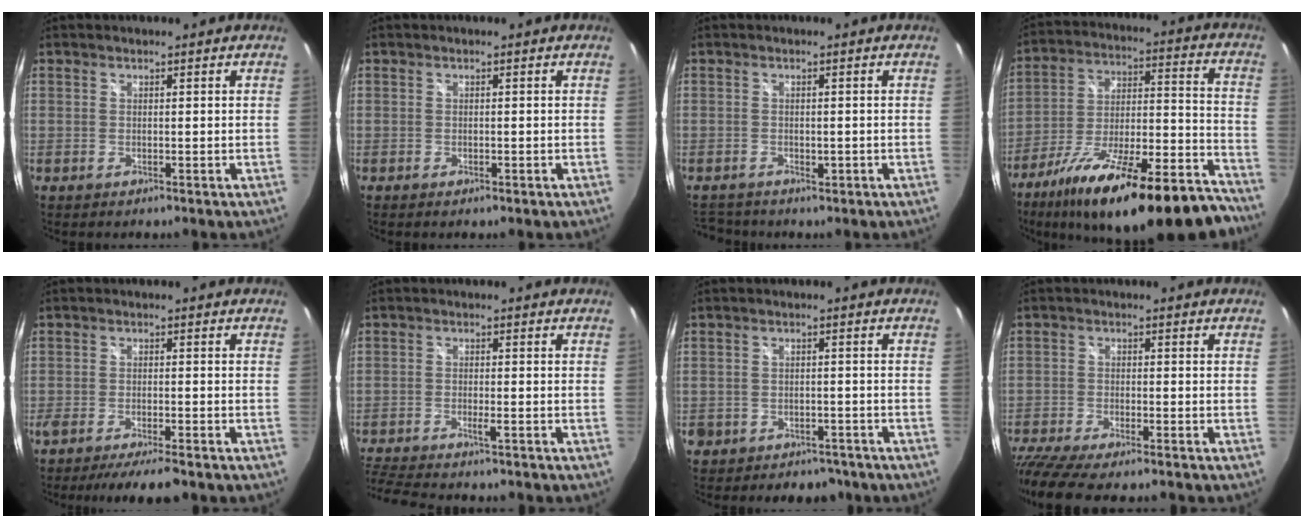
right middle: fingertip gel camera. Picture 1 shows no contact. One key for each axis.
{"total": 0.7, "fx": -0.5, "fy": 0.4, "fz": 0.3, "tx": -0.006, "ty": -0.004, "tz": -0.009}
{"total": 4.4, "fx": -3.1, "fy": 2.9, "fz": 1.3, "tx": -0.036, "ty": -0.003, "tz": -0.047}
{"total": 29.5, "fx": -23.0, "fy": 6.6, "fz": 17.3, "tx": -0.261, "ty": -0.030, "tz": -0.340}
{"total": 7.3, "fx": -6.1, "fy": 0.9, "fz": 4.0, "tx": -0.085, "ty": -0.019, "tz": -0.099}
{"total": 9.4, "fx": -8.3, "fy": 1.2, "fz": 4.2, "tx": -0.114, "ty": -0.019, "tz": -0.145}
{"total": 7.4, "fx": -5.1, "fy": 5.1, "fz": 1.7, "tx": -0.053, "ty": 0.018, "tz": -0.060}
{"total": 11.4, "fx": -9.7, "fy": 1.5, "fz": 5.7, "tx": -0.140, "ty": -0.045, "tz": -0.168}